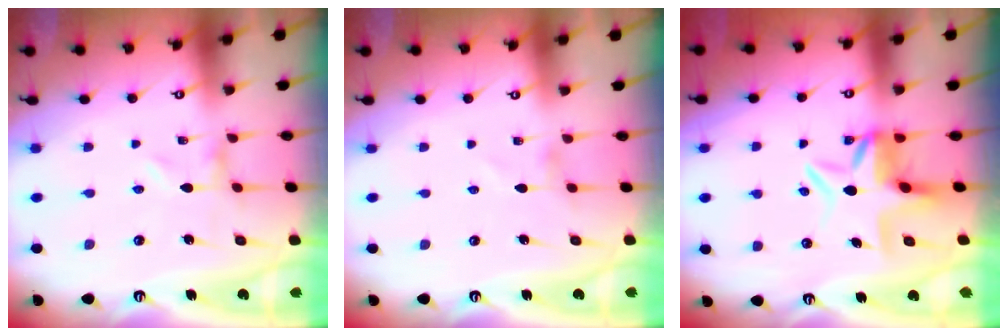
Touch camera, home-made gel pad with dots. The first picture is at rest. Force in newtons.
{"total": 1.0, "press": 0.9, "slide": 0.3}
{"total": 7.0, "press": 7.0, "slide": 0.7}